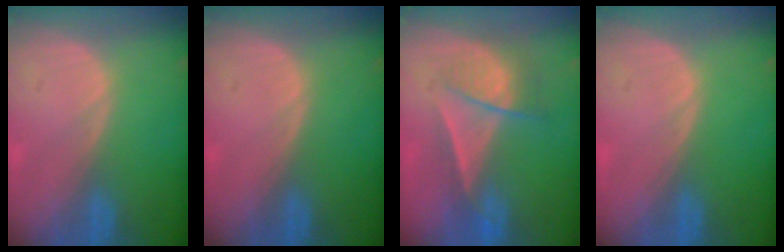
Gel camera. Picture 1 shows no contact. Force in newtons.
{"total": 0.0}
{"total": 7.1, "press": 6.1, "slide": 3.6}
{"total": 0.0}